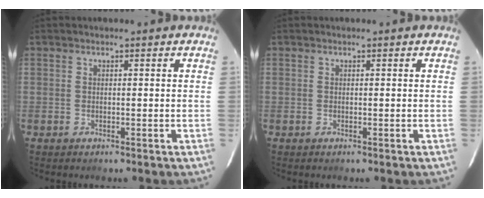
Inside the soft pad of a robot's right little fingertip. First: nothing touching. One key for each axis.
{"total": 0.0}